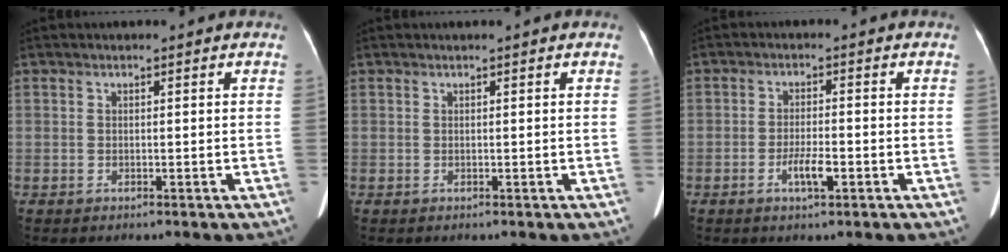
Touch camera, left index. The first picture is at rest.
{"total": 0.0}
{"total": 3.6, "force": [-1.6, 0.8, 3.1], "torque": [-0.064, 0.000, -0.026]}